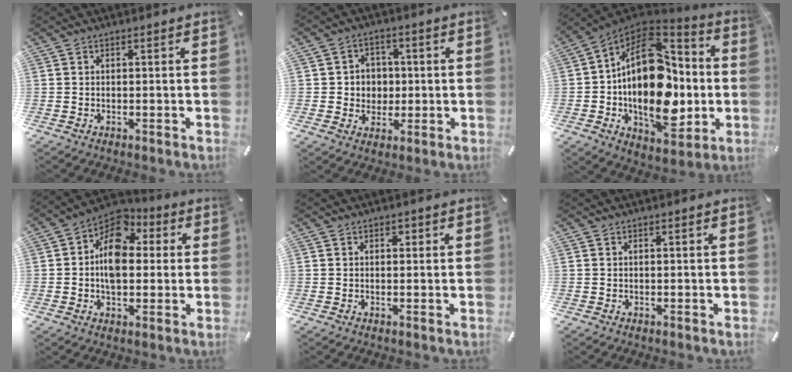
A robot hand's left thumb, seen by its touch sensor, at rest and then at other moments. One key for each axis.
{"total": 5.8, "fx": 0.2, "fy": 5.8, "fz": 0.6, "tx": -0.014, "ty": 0.006, "tz": 0.003}
{"total": 25.4, "fx": -1.8, "fy": 16.5, "fz": 19.2, "tx": -0.318, "ty": -0.011, "tz": -0.022}
{"total": 11.3, "fx": 0.5, "fy": 8.2, "fz": 7.7, "tx": -0.131, "ty": 0.000, "tz": 0.004}
{"total": 0.9, "fx": 0.2, "fy": 0.8, "fz": 0.3, "tx": 0.001, "ty": 0.002, "tz": 0.001}
{"total": 0.0}